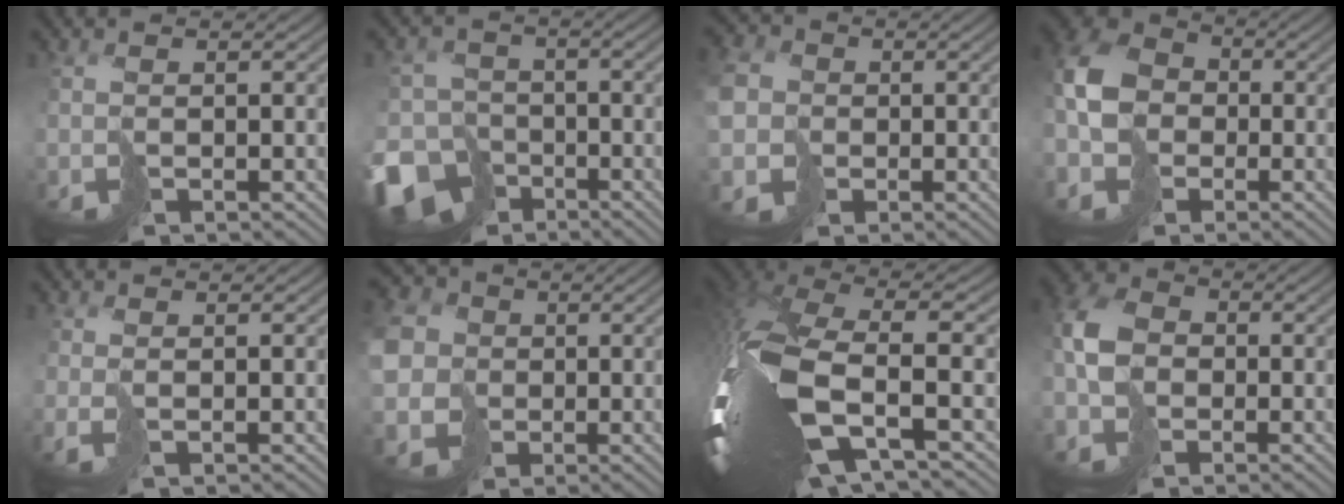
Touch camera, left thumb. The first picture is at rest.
{"total": 11.8, "force": [-7.4, 8.6, 3.3], "torque": [-0.085, -0.058, -0.124]}
{"total": 6.1, "force": [-0.7, 5.8, 2.0], "torque": [-0.079, -0.012, -0.017]}
{"total": 9.6, "force": [-2.3, 7.9, 5.0], "torque": [-0.144, -0.022, -0.047]}
{"total": 1.1, "force": [-0.3, 0.4, 1.0], "torque": [-0.027, 0.000, -0.006]}
{"total": 8.7, "force": [0.2, 7.8, 3.8], "torque": [-0.130, -0.004, 0.001]}
{"total": 15.4, "force": [-2.0, 6.6, 13.8], "torque": [-0.343, -0.038, -0.001]}
{"total": 7.1, "force": [-1.3, 5.6, 4.2], "torque": [-0.121, -0.004, -0.033]}